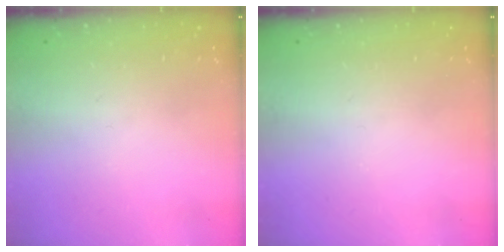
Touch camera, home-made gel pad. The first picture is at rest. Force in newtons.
{"total": 0.0}